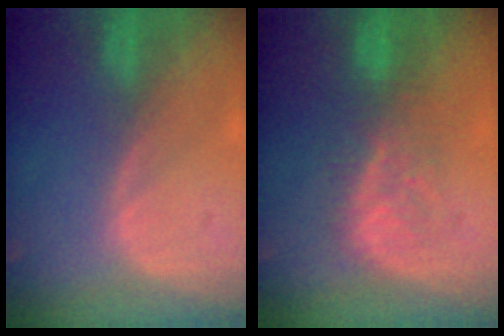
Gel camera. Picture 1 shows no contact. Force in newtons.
{"total": 6.2, "press": 6.0, "slide": 1.5}